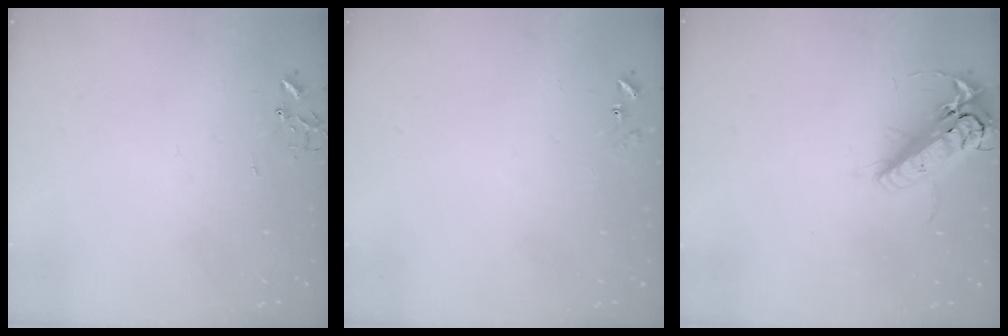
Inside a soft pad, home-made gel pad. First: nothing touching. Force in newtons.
{"total": 6.9, "press": 6.8, "slide": 0.6}
{"total": 17.8, "press": 17.5, "slide": 3.4}